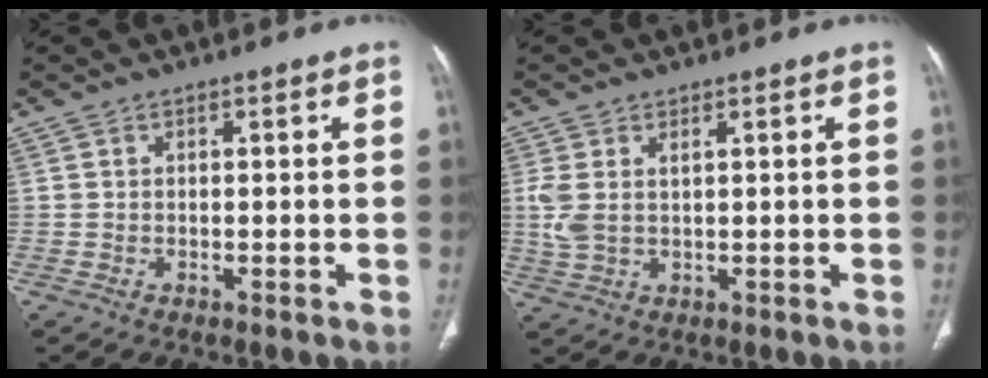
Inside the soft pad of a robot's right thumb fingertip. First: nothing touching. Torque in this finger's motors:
{"motor_torque": [0.02, -0.12, 0.42, 0.34, 0.12]}